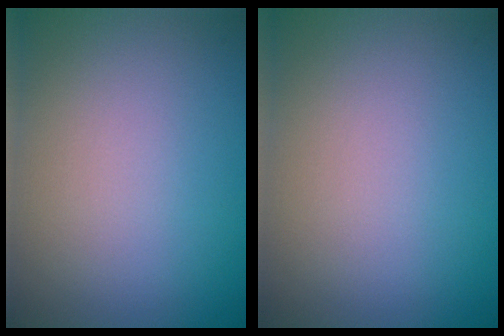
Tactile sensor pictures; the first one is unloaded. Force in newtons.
{"total": 0.0}